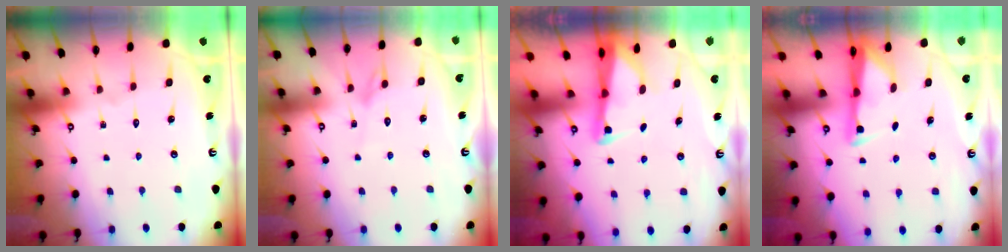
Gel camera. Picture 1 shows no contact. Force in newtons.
{"total": 2.5, "press": 2.5, "slide": 0.3}
{"total": 2.4, "press": 2.4, "slide": 0.3}
{"total": 2.7, "press": 2.7, "slide": 0.4}